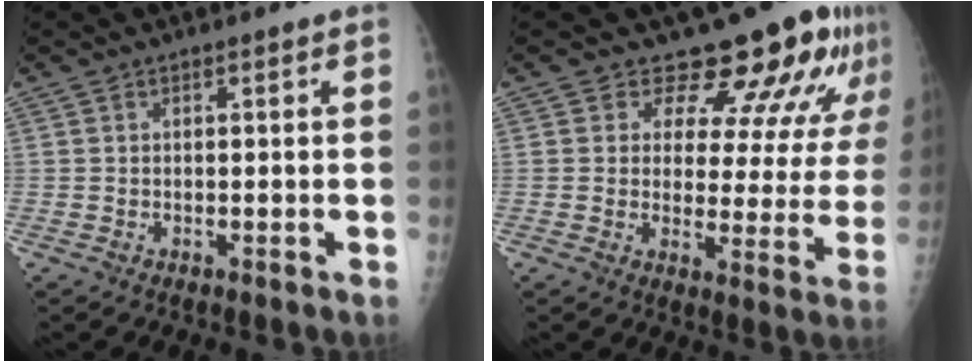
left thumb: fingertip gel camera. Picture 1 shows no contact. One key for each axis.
{"total": 15.5, "fx": 12.7, "fy": 6.3, "fz": 6.4, "tx": -0.031, "ty": -0.079, "tz": 0.141}